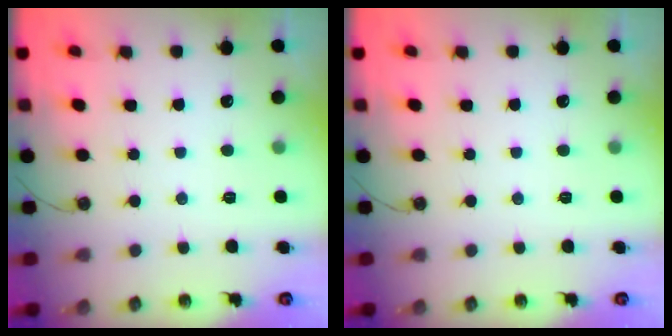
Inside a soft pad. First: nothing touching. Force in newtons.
{"total": 0.0}